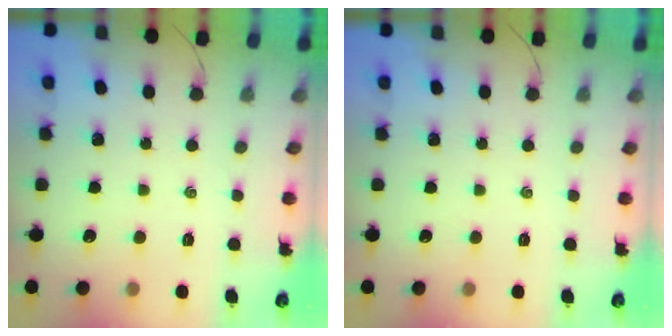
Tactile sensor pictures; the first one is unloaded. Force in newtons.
{"total": 0.0}